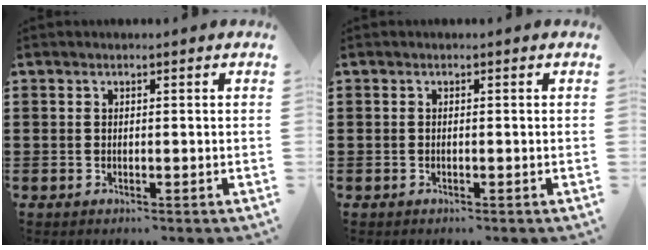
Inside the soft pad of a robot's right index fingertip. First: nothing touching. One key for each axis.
{"total": 0.0}